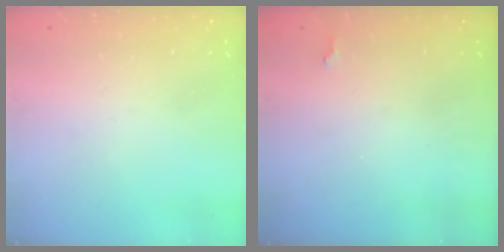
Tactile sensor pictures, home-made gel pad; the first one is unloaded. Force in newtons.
{"total": 2.0, "press": 2.0, "slide": 0.5}